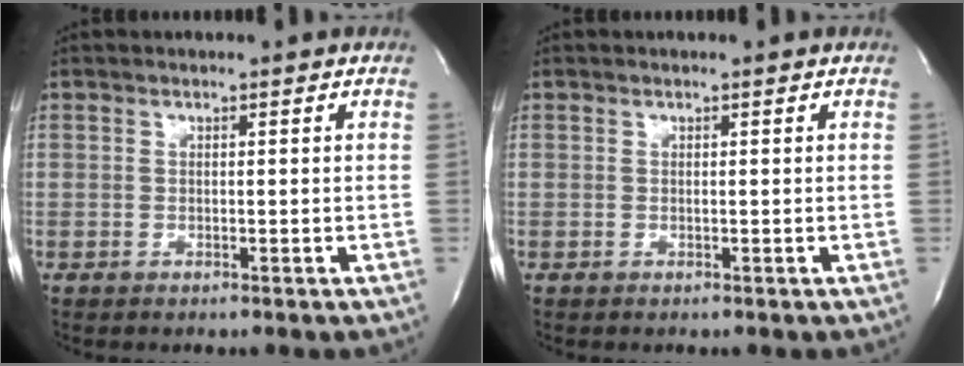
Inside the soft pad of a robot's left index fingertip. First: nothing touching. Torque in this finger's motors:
{"motor_torque": [0.07, 0.00, -0.04, -0.01]}